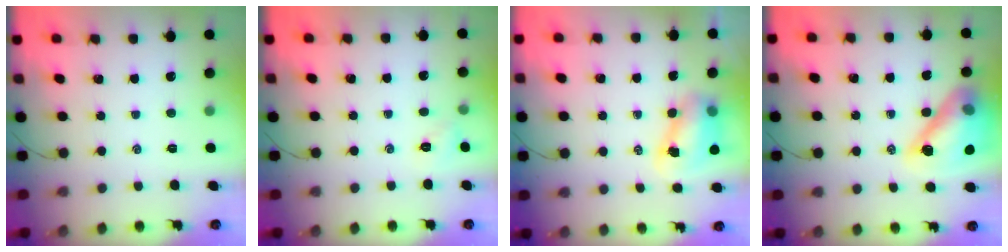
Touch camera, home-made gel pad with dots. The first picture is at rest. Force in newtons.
{"total": 2.6, "press": 2.6, "slide": 0.6}
{"total": 7.4, "press": 7.3, "slide": 1.1}
{"total": 17.7, "press": 17.1, "slide": 4.4}